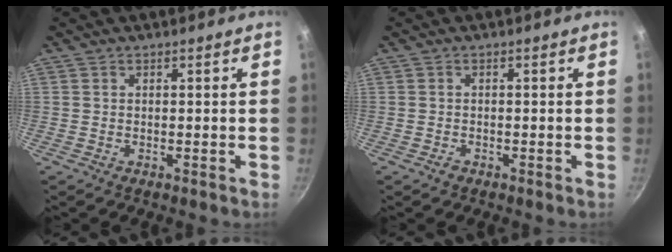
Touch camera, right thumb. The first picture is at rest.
{"total": 0.7, "force": [-0.5, 0.4, 0.3], "torque": [-0.005, 0.001, -0.011]}